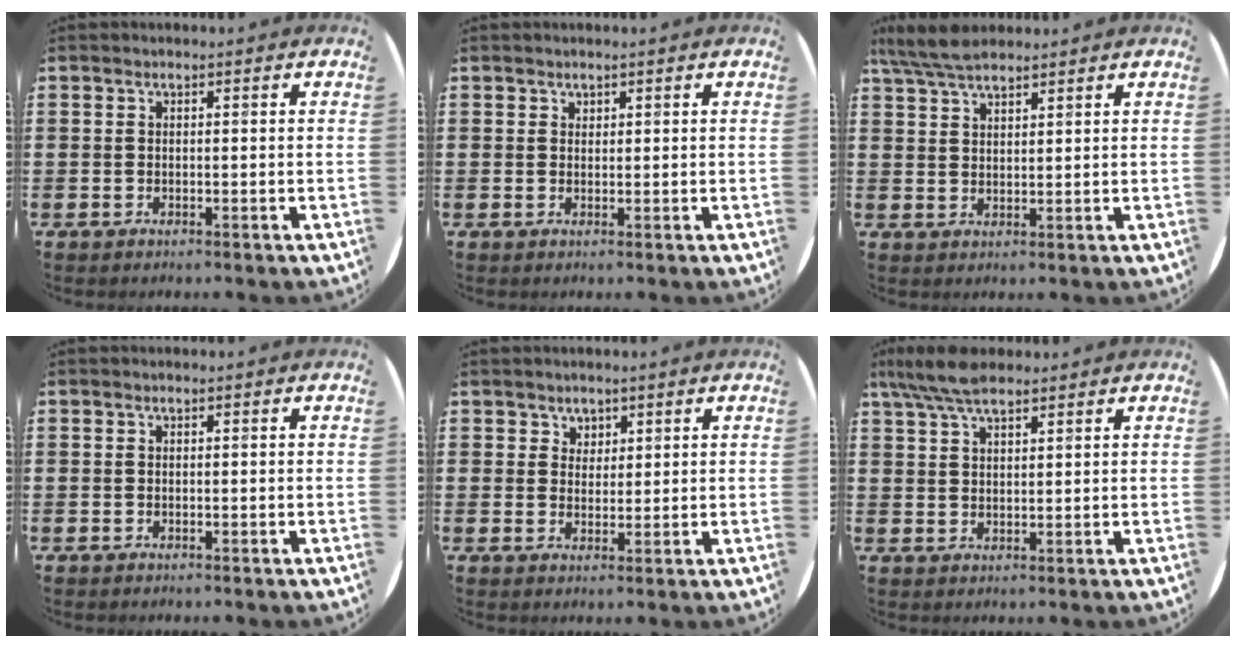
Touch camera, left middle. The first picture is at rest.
{"total": 0.8, "force": [0.7, 0.3, -0.1], "torque": [0.008, -0.001, 0.012]}
{"total": 5.1, "force": [4.4, 1.2, 2.1], "torque": [-0.050, -0.006, 0.082]}
{"total": 0.0}
{"total": 2.3, "force": [1.7, 1.5, 0.1], "torque": [0.011, -0.002, 0.030]}
{"total": 5.9, "force": [4.6, 1.8, 3.2], "torque": [-0.074, -0.001, 0.084]}